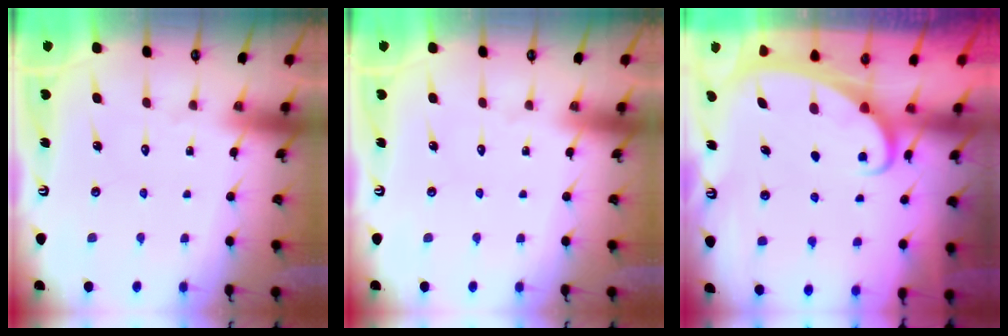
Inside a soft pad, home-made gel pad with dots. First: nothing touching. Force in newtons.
{"total": 0.0}
{"total": 2.4, "press": 2.4, "slide": 0.3}